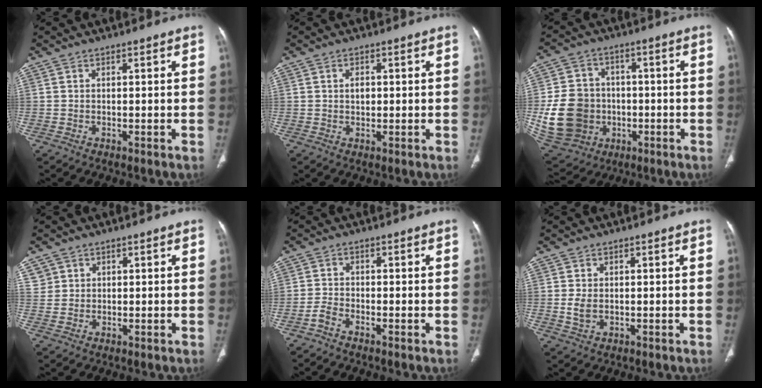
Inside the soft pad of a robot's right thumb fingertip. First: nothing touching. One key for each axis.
{"total": 2.1, "fx": 0.3, "fy": 1.4, "fz": 1.5, "tx": -0.019, "ty": 0.002, "tz": 0.004}
{"total": 16.5, "fx": -2.2, "fy": 14.3, "fz": 7.9, "tx": -0.139, "ty": 0.013, "tz": -0.019}
{"total": 2.5, "fx": 1.1, "fy": 2.3, "fz": 0.0, "tx": 0.021, "ty": -0.003, "tz": 0.015}
{"total": 2.0, "fx": -1.7, "fy": 0.5, "fz": 1.0, "tx": -0.026, "ty": 0.009, "tz": -0.038}
{"total": 2.7, "fx": -0.2, "fy": 1.8, "fz": 2.0, "tx": -0.042, "ty": -0.003, "tz": 0.000}